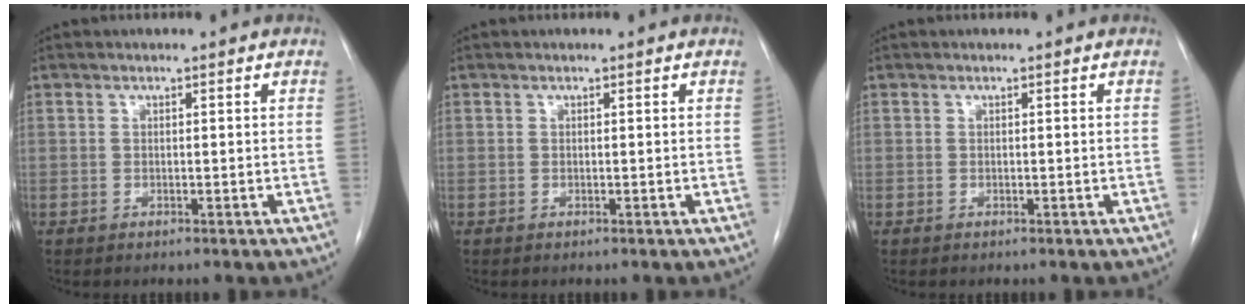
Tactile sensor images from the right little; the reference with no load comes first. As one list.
[{"total": 0.0}, {"total": 0.0}]